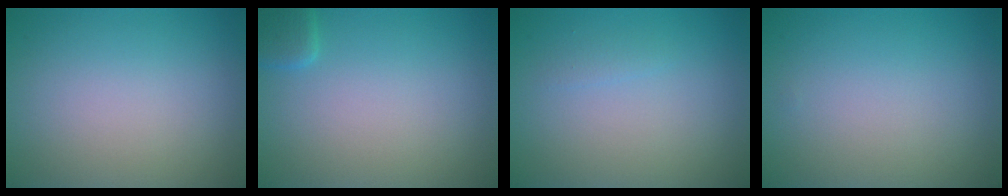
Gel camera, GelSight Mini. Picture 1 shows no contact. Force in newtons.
{"total": 1.6, "press": 1.6, "slide": 0.1}
{"total": 0.6, "press": 0.6, "slide": 0.1}
{"total": 0.0}